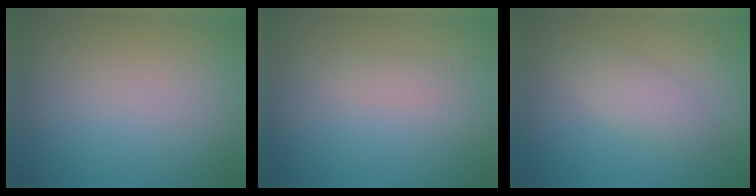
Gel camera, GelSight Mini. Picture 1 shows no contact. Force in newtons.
{"total": 0.8, "press": 0.8, "slide": 0.0}
{"total": 2.2, "press": 2.2, "slide": 0.1}